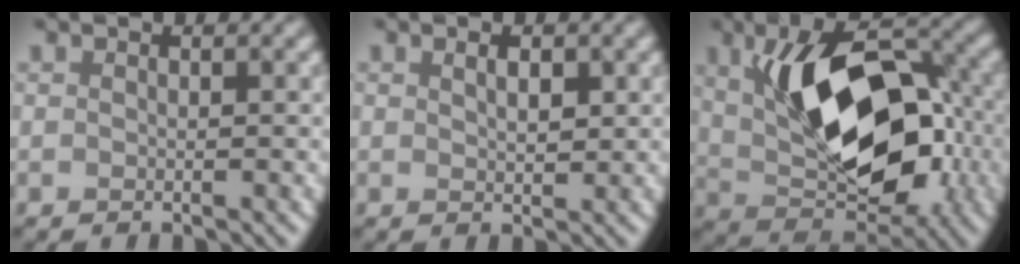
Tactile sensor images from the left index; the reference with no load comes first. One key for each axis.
{"total": 1.5, "fx": 0.4, "fy": 0.7, "fz": 1.2, "tx": -0.021, "ty": -0.001, "tz": 0.010}
{"total": 12.1, "fx": 0.7, "fy": 6.4, "fz": 10.2, "tx": -0.152, "ty": 0.010, "tz": 0.009}